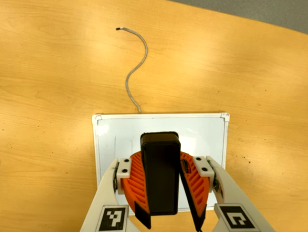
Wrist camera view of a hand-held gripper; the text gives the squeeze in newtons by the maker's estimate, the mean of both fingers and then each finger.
{"total": 10.5, "left": 10.2, "right": 10.9}